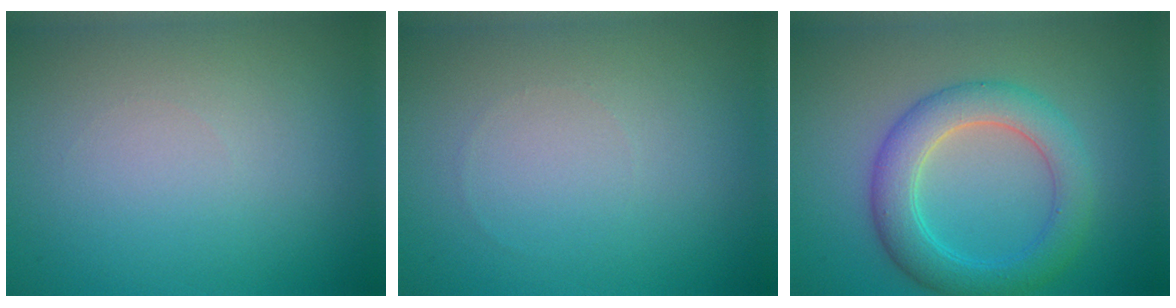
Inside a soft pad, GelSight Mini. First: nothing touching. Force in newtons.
{"total": 0.0}
{"total": 5.1, "press": 5.1, "slide": 0.1}